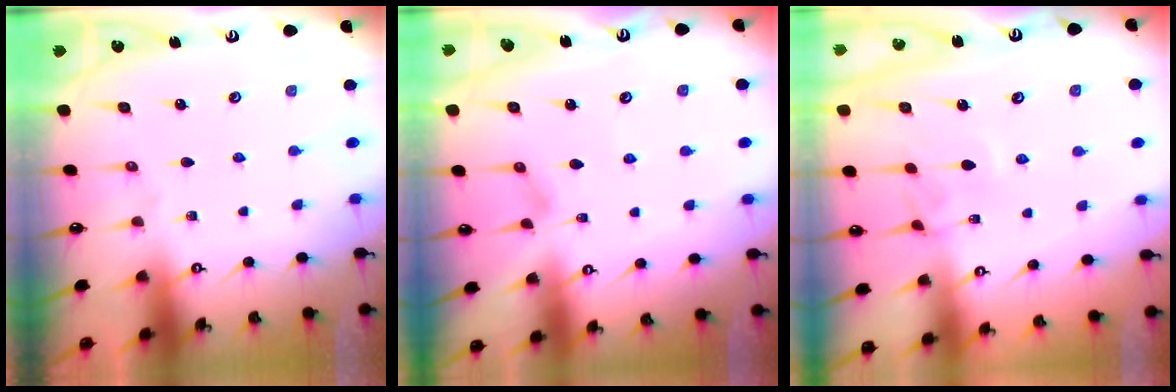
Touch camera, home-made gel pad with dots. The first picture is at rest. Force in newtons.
{"total": 0.0}
{"total": 3.9, "press": 3.9, "slide": 0.2}